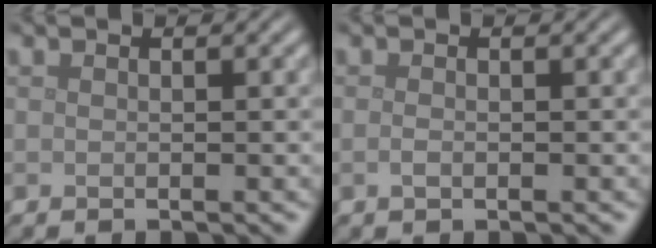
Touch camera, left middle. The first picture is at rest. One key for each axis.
{"total": 0.6, "fx": -0.2, "fy": 0.3, "fz": 0.5, "tx": -0.012, "ty": -0.002, "tz": -0.005}